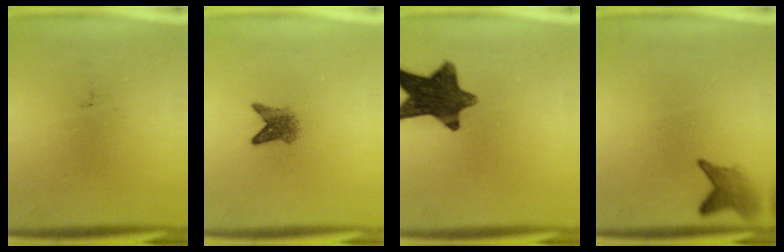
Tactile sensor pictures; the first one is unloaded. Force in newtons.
{"total": 3.2}
{"total": 12.0}
{"total": 2.9}